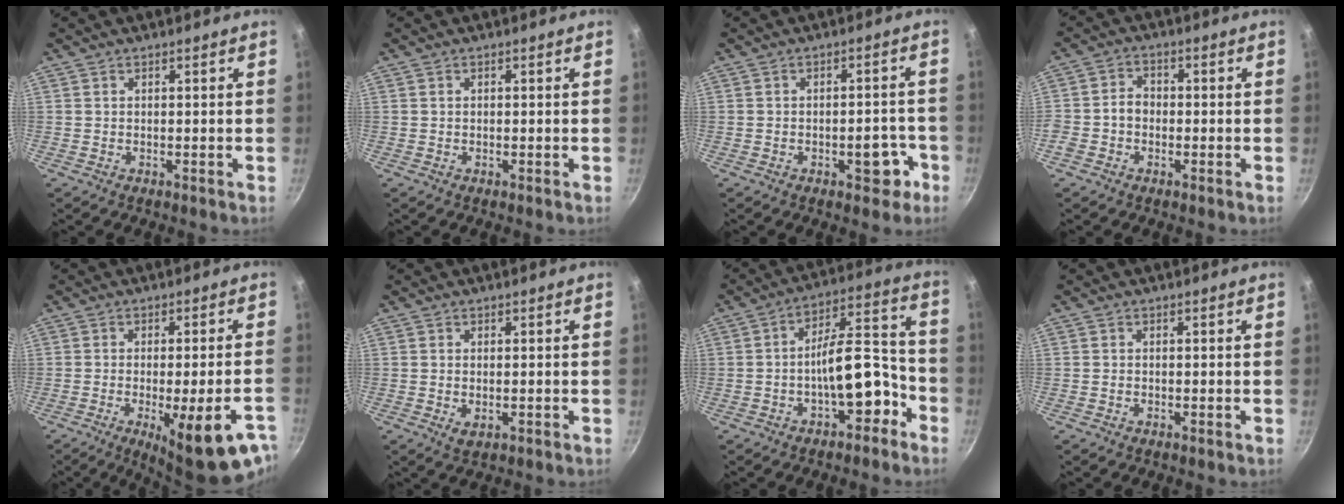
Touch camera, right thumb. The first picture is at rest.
{"total": 0.0}
{"total": 5.7, "force": [-2.6, 3.0, 4.0], "torque": [-0.021, 0.026, -0.030]}
{"total": 4.1, "force": [-1.3, 3.3, 2.0], "torque": [-0.020, 0.021, -0.032]}
{"total": 17.5, "force": [-8.1, 4.5, 14.8], "torque": [-0.169, 0.005, -0.100]}
{"total": 2.3, "force": [-0.3, 1.3, 1.8], "torque": [-0.030, -0.006, -0.002]}
{"total": 12.7, "force": [-5.1, 5.6, 10.2], "torque": [-0.114, 0.076, -0.073]}
{"total": 0.0}